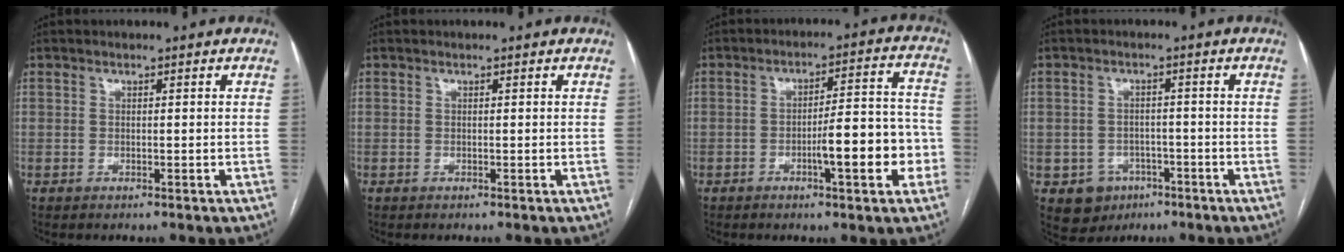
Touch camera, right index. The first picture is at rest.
{"total": 0.0}
{"total": 10.4, "force": [-3.4, 2.1, 9.7], "torque": [-0.132, 0.025, -0.045]}
{"total": 5.5, "force": [-2.5, 4.7, 1.1], "torque": [-0.014, 0.008, -0.029]}